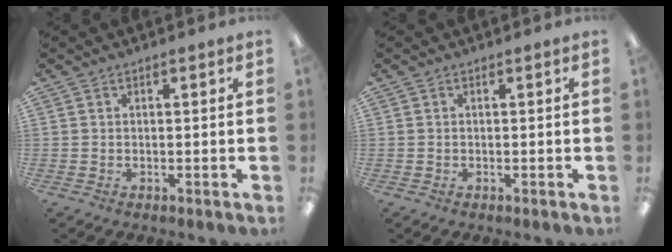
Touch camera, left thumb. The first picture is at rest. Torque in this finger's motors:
{"motor_torque": [-0.05, -0.06, 0.25, -0.09, 0.00]}